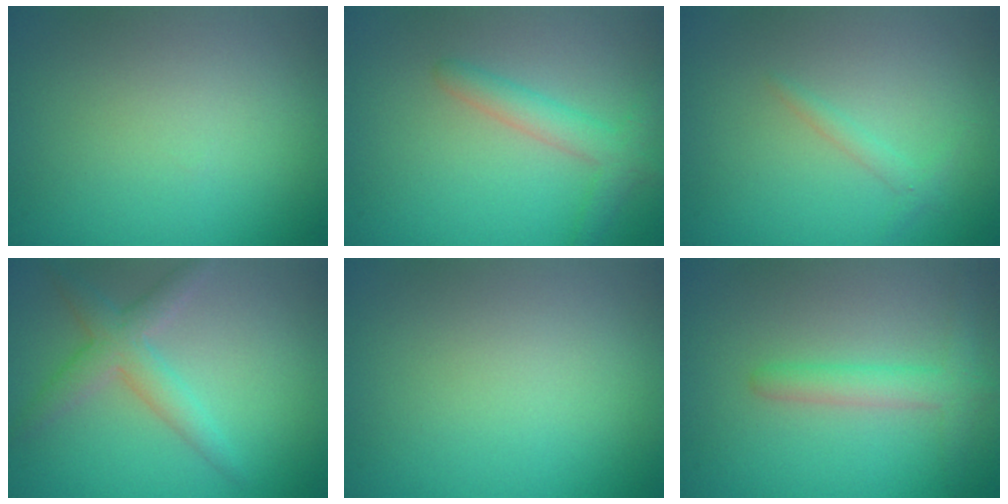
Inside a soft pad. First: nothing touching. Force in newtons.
{"total": 2.1, "press": 2.1, "slide": 0.2}
{"total": 0.9, "press": 0.9, "slide": 0.1}
{"total": 3.3, "press": 3.3, "slide": 0.1}
{"total": 0.0}
{"total": 2.6, "press": 2.6, "slide": 0.2}